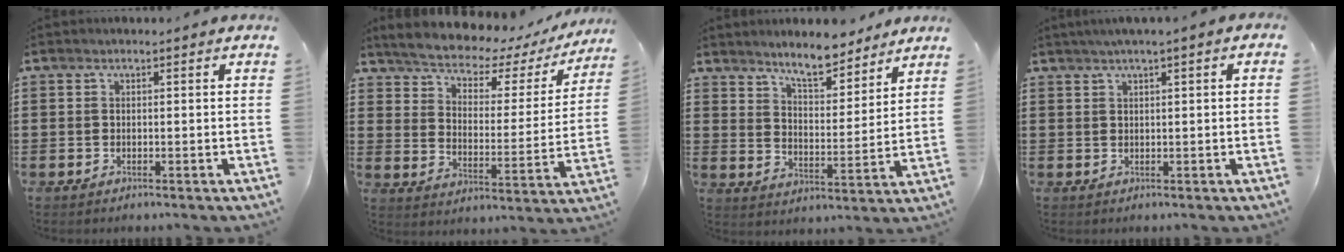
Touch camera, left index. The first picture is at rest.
{"total": 4.9, "force": [4.7, 0.9, 1.2], "torque": [-0.053, -0.038, 0.073]}
{"total": 6.7, "force": [6.3, 1.1, 2.1], "torque": [-0.047, -0.034, 0.112]}
{"total": 1.2, "force": [0.5, -0.1, 1.1], "torque": [-0.019, -0.002, 0.010]}